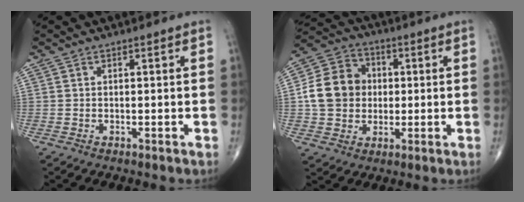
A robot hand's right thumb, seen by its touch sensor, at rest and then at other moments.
{"total": 12.8, "force": [0.4, 10.9, 6.7], "torque": [-0.101, 0.021, 0.003]}